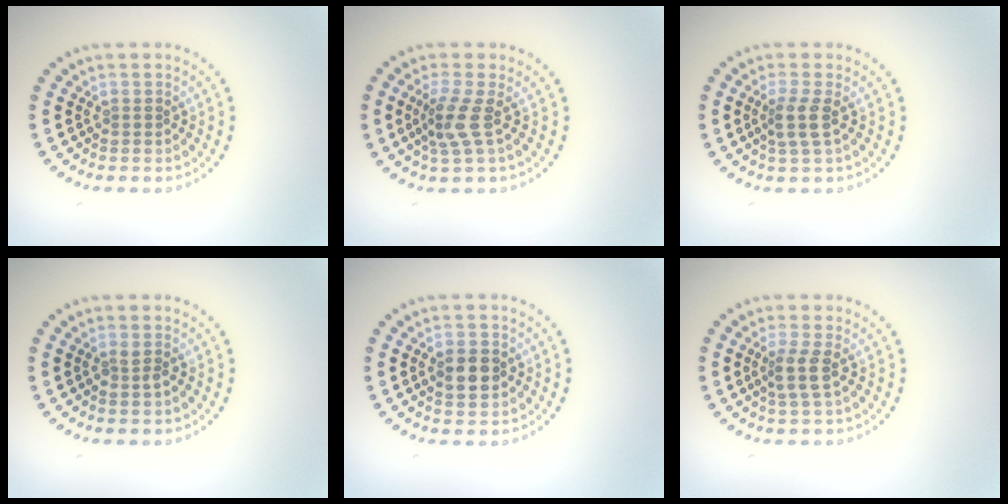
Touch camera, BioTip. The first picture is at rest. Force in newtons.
{"total": 2.6, "press": 2.1, "slide": 1.7}
{"total": 2.1, "press": 1.7, "slide": 1.3}
{"total": 0.6, "press": 0.6, "slide": 0.2}
{"total": 3.0, "press": 3.0, "slide": 0.1}
{"total": 2.1, "press": 1.7, "slide": 1.3}